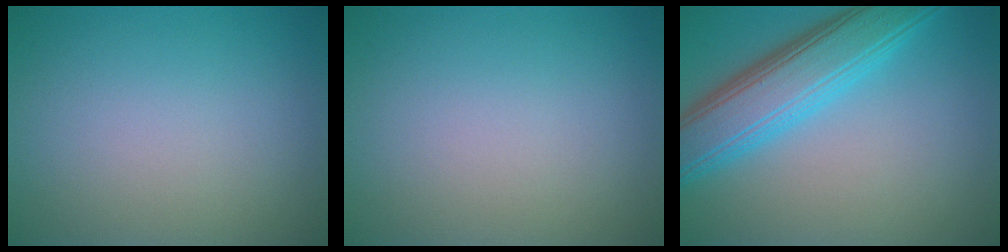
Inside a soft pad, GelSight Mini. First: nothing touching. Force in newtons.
{"total": 0.0}
{"total": 7.3, "press": 7.3, "slide": 0.2}